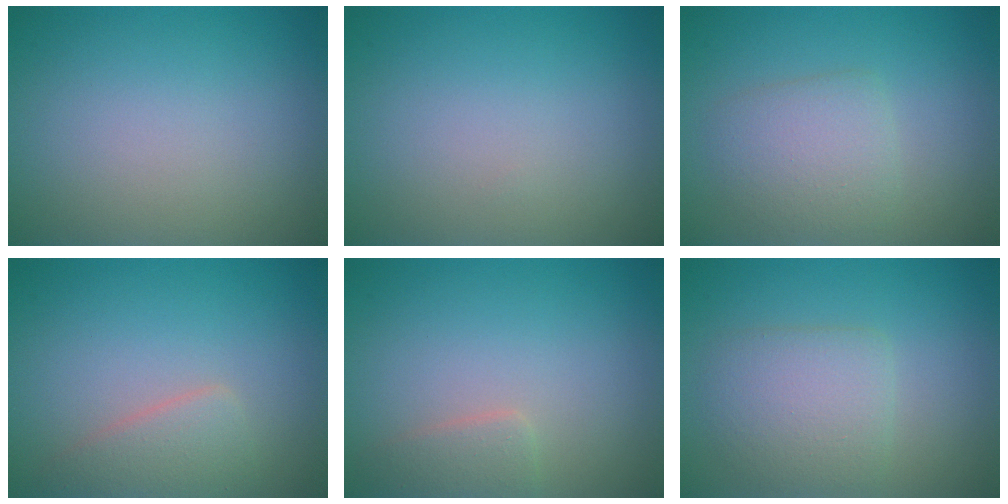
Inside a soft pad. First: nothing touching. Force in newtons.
{"total": 0.0}
{"total": 2.9, "press": 2.9, "slide": 0.2}
{"total": 2.7, "press": 2.7, "slide": 0.1}
{"total": 1.8, "press": 1.8, "slide": 0.2}
{"total": 3.4, "press": 3.4, "slide": 0.1}